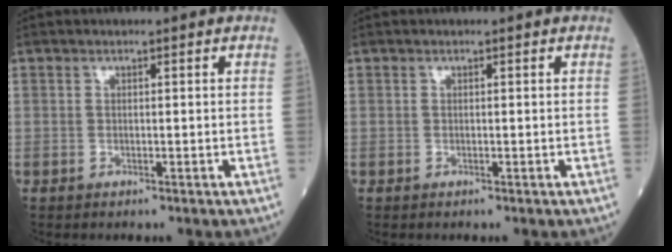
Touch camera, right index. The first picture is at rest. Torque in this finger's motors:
{"motor_torque": [0.01, 0.00, 0.00, -0.01]}